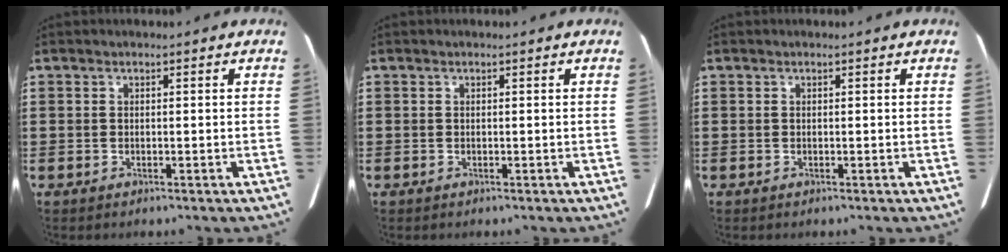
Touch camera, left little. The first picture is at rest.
{"total": 0.0}
{"total": 0.0}